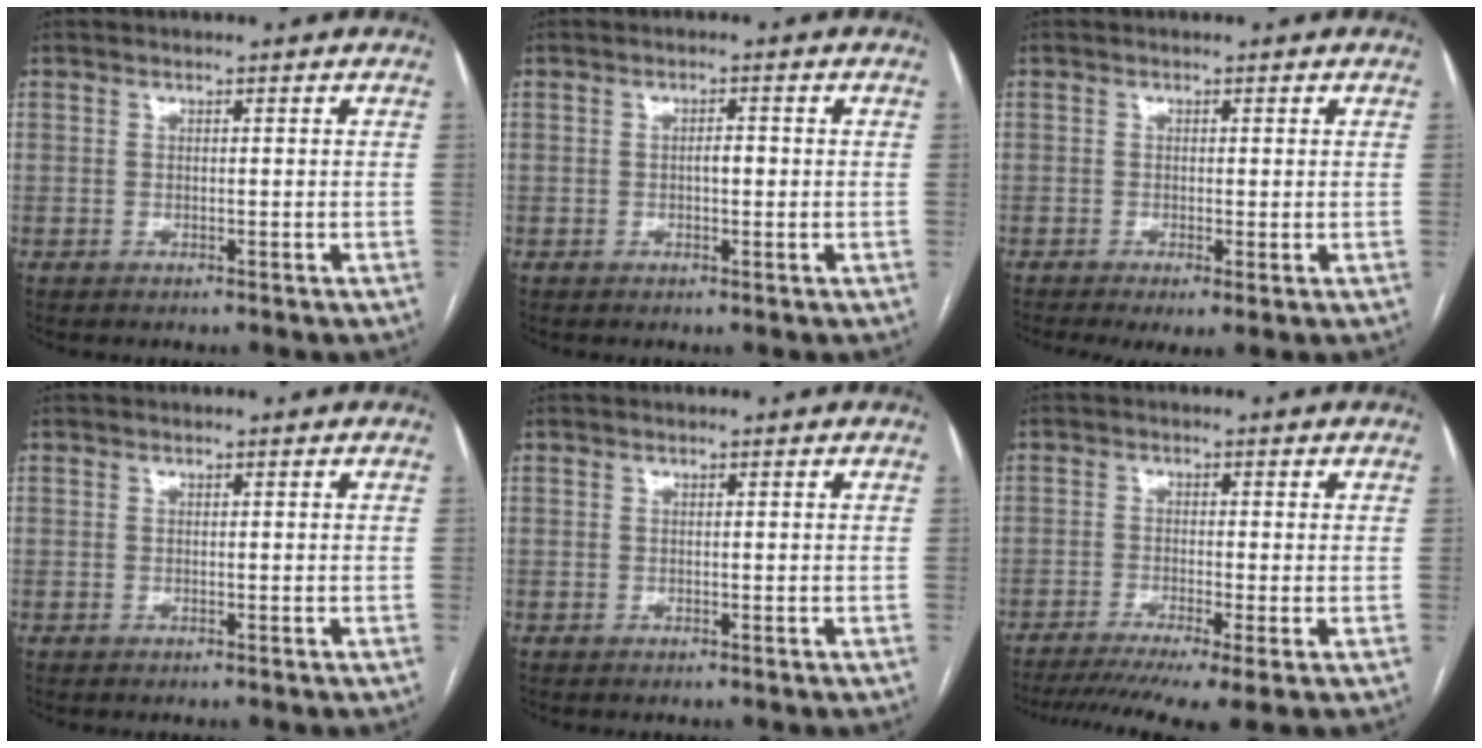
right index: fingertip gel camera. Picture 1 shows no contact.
{"total": 1.5, "force": [-0.1, 0.6, 1.4], "torque": [-0.022, 0.003, -0.004]}
{"total": 3.1, "force": [-1.3, 0.9, 2.7], "torque": [-0.041, -0.010, -0.020]}
{"total": 0.0}
{"total": 0.0}
{"total": 10.4, "force": [-7.3, 0.6, 7.3], "torque": [-0.113, -0.013, -0.116]}